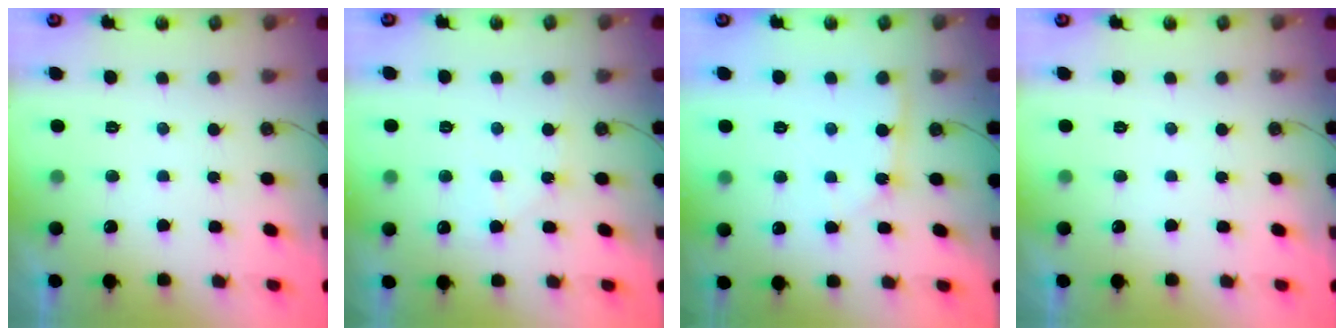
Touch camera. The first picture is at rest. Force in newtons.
{"total": 4.4, "press": 4.4, "slide": 0.5}
{"total": 2.9, "press": 2.9, "slide": 0.1}
{"total": 0.0}